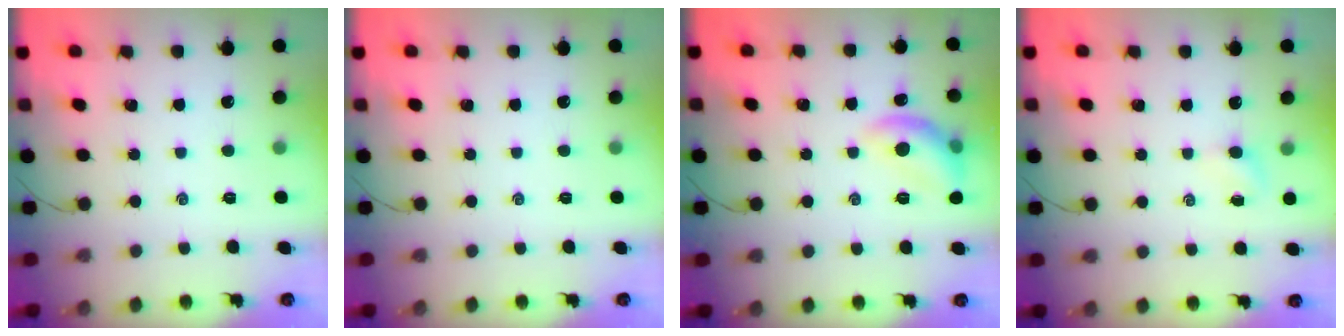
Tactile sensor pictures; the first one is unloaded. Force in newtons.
{"total": 0.0}
{"total": 10.6, "press": 10.5, "slide": 0.4}
{"total": 2.9, "press": 2.7, "slide": 1.1}